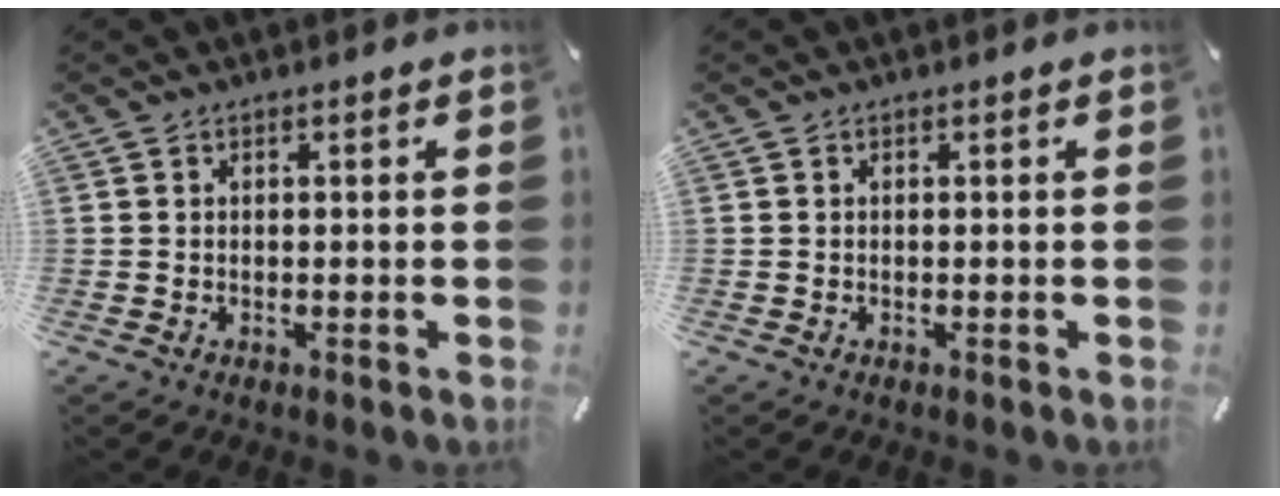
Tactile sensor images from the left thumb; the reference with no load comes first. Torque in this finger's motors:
{"motor_torque": [-0.03, -0.01, 0.00, 0.00, 0.00]}